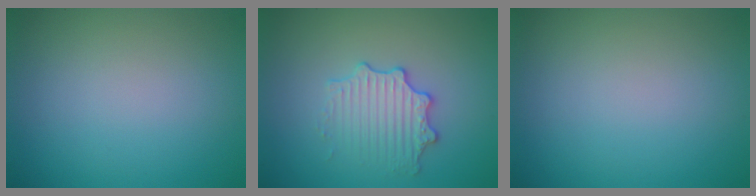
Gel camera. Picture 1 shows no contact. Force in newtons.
{"total": 2.9, "press": 2.8, "slide": 0.7}
{"total": 0.0}